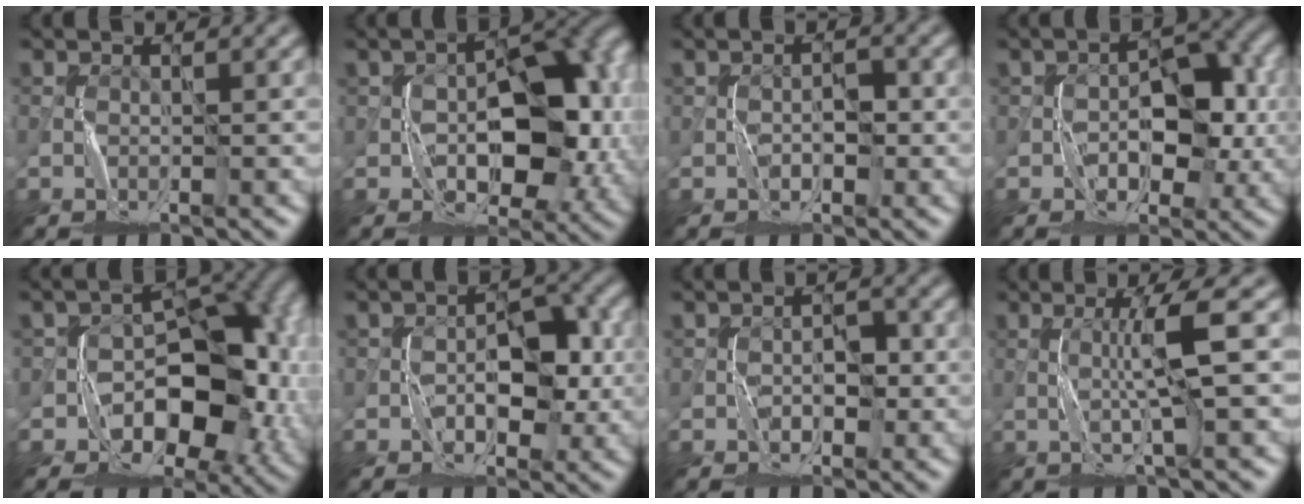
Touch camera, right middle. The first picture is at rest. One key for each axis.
{"total": 10.5, "fx": -1.7, "fy": 6.2, "fz": 8.3, "tx": -0.097, "ty": 0.006, "tz": -0.025}
{"total": 1.7, "fx": -0.6, "fy": 1.0, "fz": 1.1, "tx": -0.009, "ty": 0.002, "tz": -0.010}
{"total": 5.7, "fx": -1.2, "fy": 3.5, "fz": 4.4, "tx": -0.045, "ty": 0.003, "tz": -0.017}
{"total": 10.5, "fx": -2.8, "fy": 6.9, "fz": 7.4, "tx": -0.079, "ty": -0.001, "tz": -0.046}
{"total": 4.8, "fx": -1.0, "fy": 2.7, "fz": 3.8, "tx": -0.044, "ty": 0.004, "tz": -0.014}
{"total": 2.0, "fx": -0.6, "fy": 1.3, "fz": 1.3, "tx": -0.008, "ty": 0.002, "tz": -0.009}
{"total": 3.5, "fx": 0.5, "fy": -0.1, "fz": 3.4, "tx": -0.062, "ty": 0.001, "tz": 0.010}